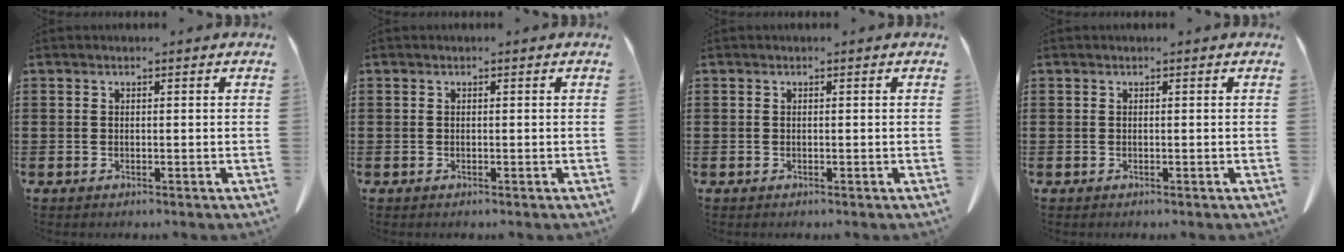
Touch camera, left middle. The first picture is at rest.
{"total": 0.0}
{"total": 0.0}
{"total": 0.0}